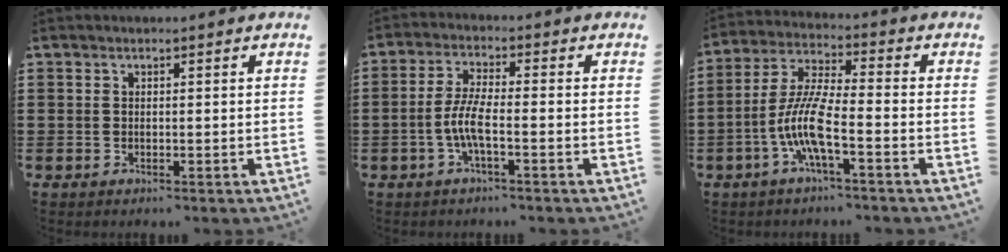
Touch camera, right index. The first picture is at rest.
{"total": 5.2, "force": [-1.9, 1.0, 4.7], "torque": [-0.116, -0.010, -0.046]}
{"total": 8.4, "force": [-3.5, 1.2, 7.6], "torque": [-0.180, -0.014, -0.076]}